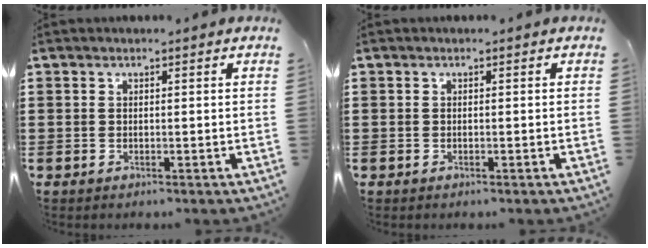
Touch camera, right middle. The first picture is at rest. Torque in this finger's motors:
{"motor_torque": [0.43, -0.34, 0.07, 0.00]}